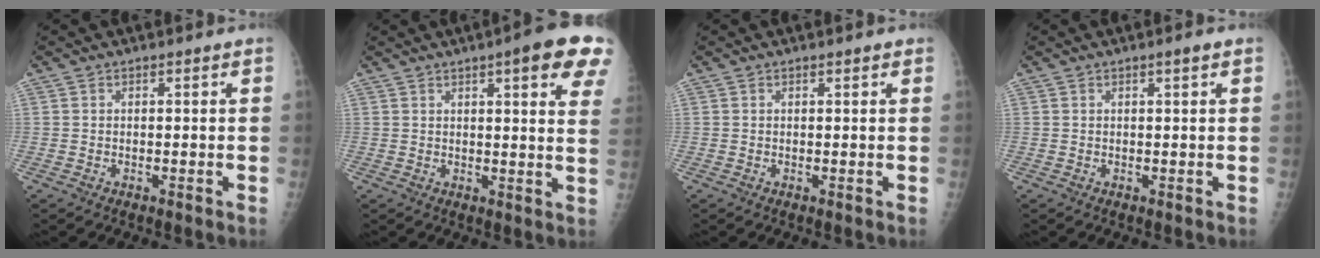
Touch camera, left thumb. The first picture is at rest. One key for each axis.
{"total": 13.2, "fx": 7.1, "fy": 2.5, "fz": 10.8, "tx": -0.112, "ty": -0.020, "tz": 0.077}
{"total": 0.7, "fx": 0.5, "fy": 0.2, "fz": 0.4, "tx": -0.006, "ty": -0.001, "tz": 0.005}
{"total": 1.0, "fx": 0.5, "fy": 0.0, "fz": 0.8, "tx": -0.010, "ty": 0.000, "tz": 0.008}